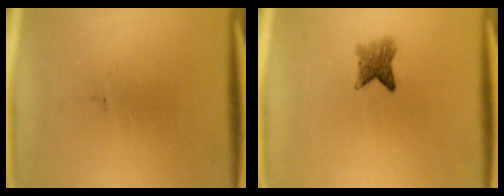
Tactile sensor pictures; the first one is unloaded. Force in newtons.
{"total": 3.0}